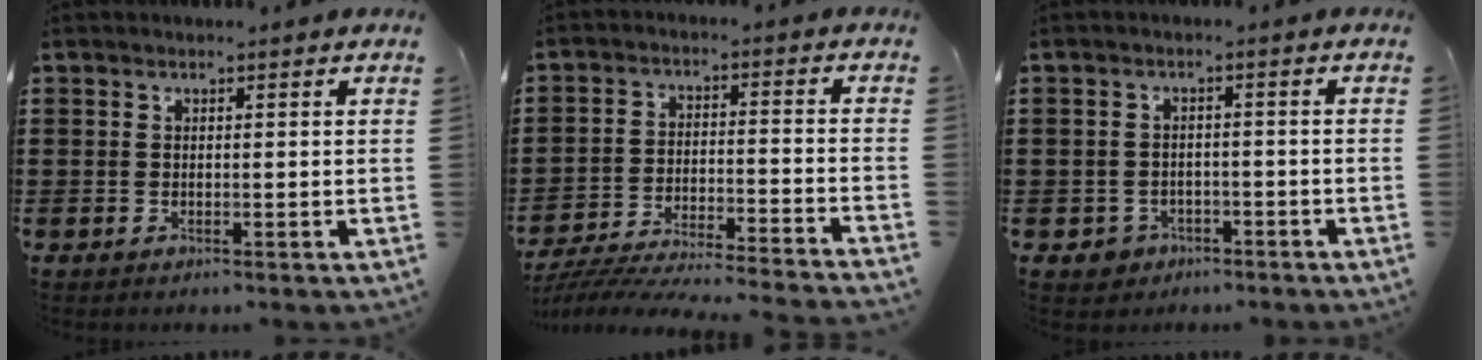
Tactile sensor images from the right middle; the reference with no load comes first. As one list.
[{"total": 6.1, "force": [-5.9, -0.2, 1.5], "torque": [-0.033, -0.008, -0.119]}, {"total": 2.1, "force": [-1.7, 1.2, 0.1], "torque": [-0.010, -0.001, -0.037]}]